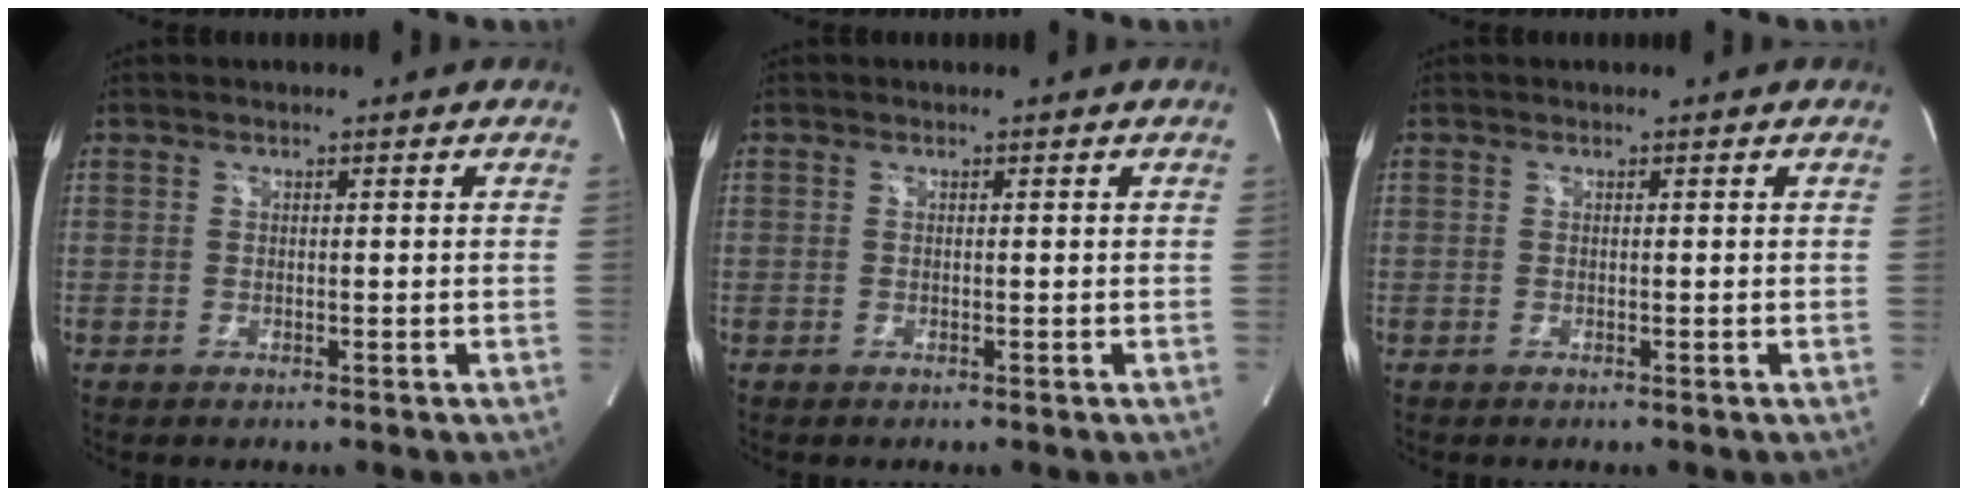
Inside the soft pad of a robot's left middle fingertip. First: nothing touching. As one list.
[{"total": 0.0}, {"total": 0.0}]